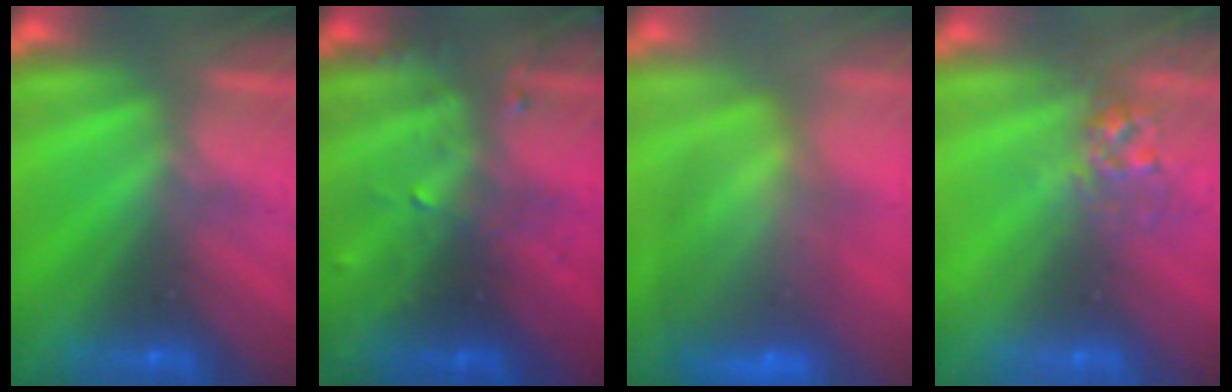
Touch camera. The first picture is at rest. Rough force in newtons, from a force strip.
{"total": 3.5}
{"total": 8.5}
{"total": 2.8}